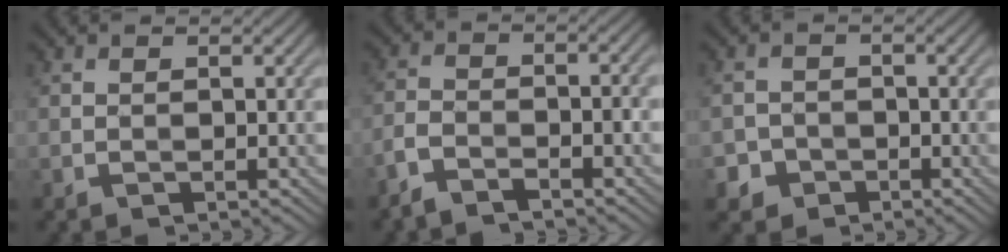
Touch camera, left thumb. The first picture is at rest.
{"total": 4.7, "force": [-3.6, 1.3, 2.7], "torque": [-0.055, -0.002, -0.076]}
{"total": 3.0, "force": [-1.7, 2.5, 0.5], "torque": [0.002, 0.001, -0.037]}